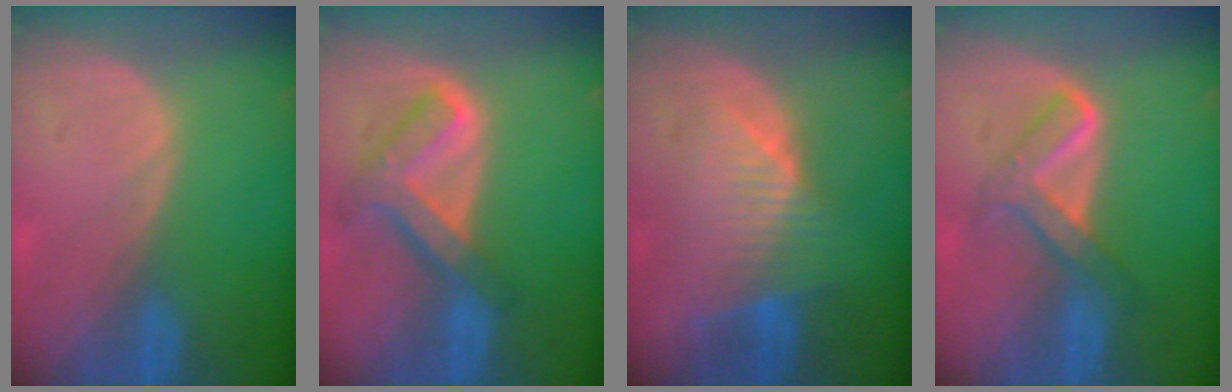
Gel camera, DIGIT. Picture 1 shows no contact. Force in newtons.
{"total": 7.7, "press": 6.5, "slide": 4.1}
{"total": 8.1, "press": 7.0, "slide": 4.1}
{"total": 5.4, "press": 5.4, "slide": 0.1}